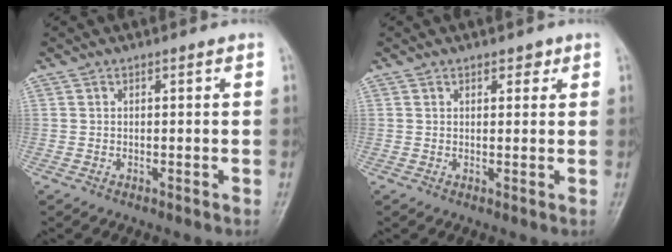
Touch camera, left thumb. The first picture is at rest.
{"total": 2.1, "force": [1.2, 1.3, 1.1], "torque": [0.002, -0.004, 0.014]}